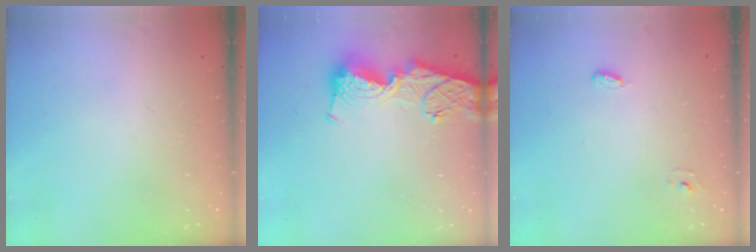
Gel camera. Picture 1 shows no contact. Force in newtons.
{"total": 13.6, "press": 13.5, "slide": 1.5}
{"total": 2.6, "press": 2.5, "slide": 0.6}